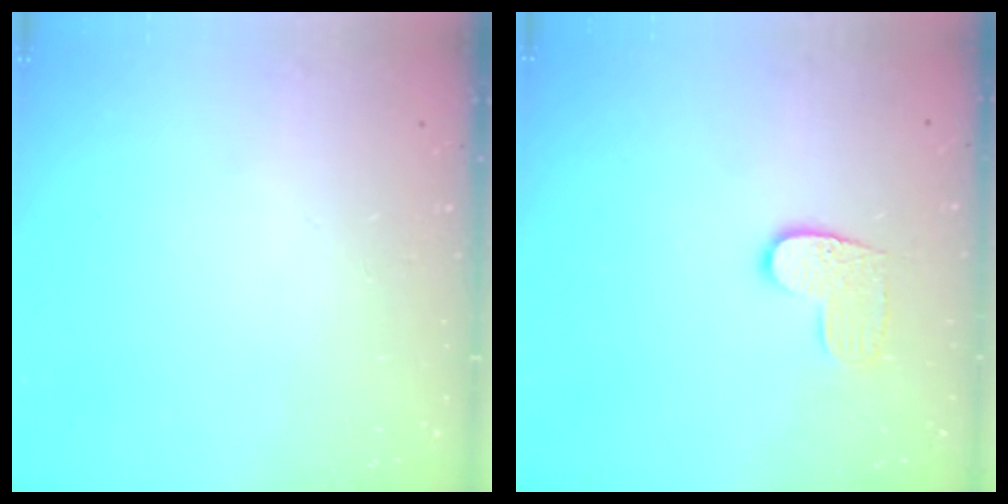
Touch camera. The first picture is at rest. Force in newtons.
{"total": 6.4, "press": 6.4, "slide": 0.3}